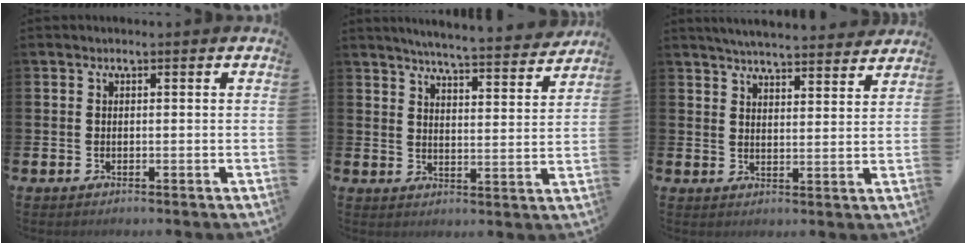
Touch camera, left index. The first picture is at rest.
{"total": 5.7, "force": [5.5, -0.3, 1.2], "torque": [-0.039, -0.044, 0.094]}
{"total": 5.2, "force": [5.1, 0.2, 0.7], "torque": [-0.019, -0.034, 0.090]}